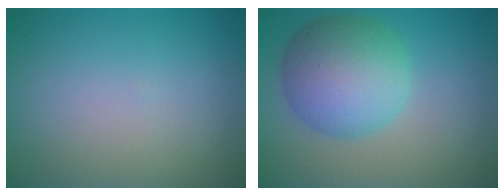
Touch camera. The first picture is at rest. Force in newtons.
{"total": 7.7, "press": 7.7, "slide": 0.1}